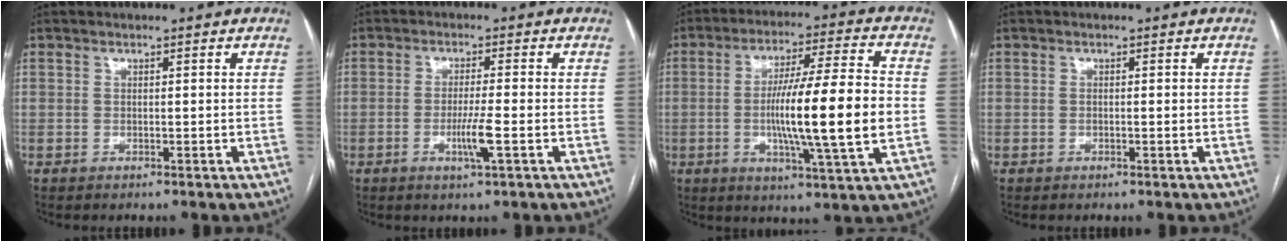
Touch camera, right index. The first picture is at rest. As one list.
[{"total": 4.5, "force": [-1.4, -0.3, 4.2], "torque": [-0.082, -0.010, -0.026]}, {"total": 16.4, "force": [-1.8, 0.2, 16.3], "torque": [-0.276, -0.005, -0.035]}, {"total": 0.7, "force": [0.0, 0.2, 0.7], "torque": [-0.016, 0.000, 0.001]}]